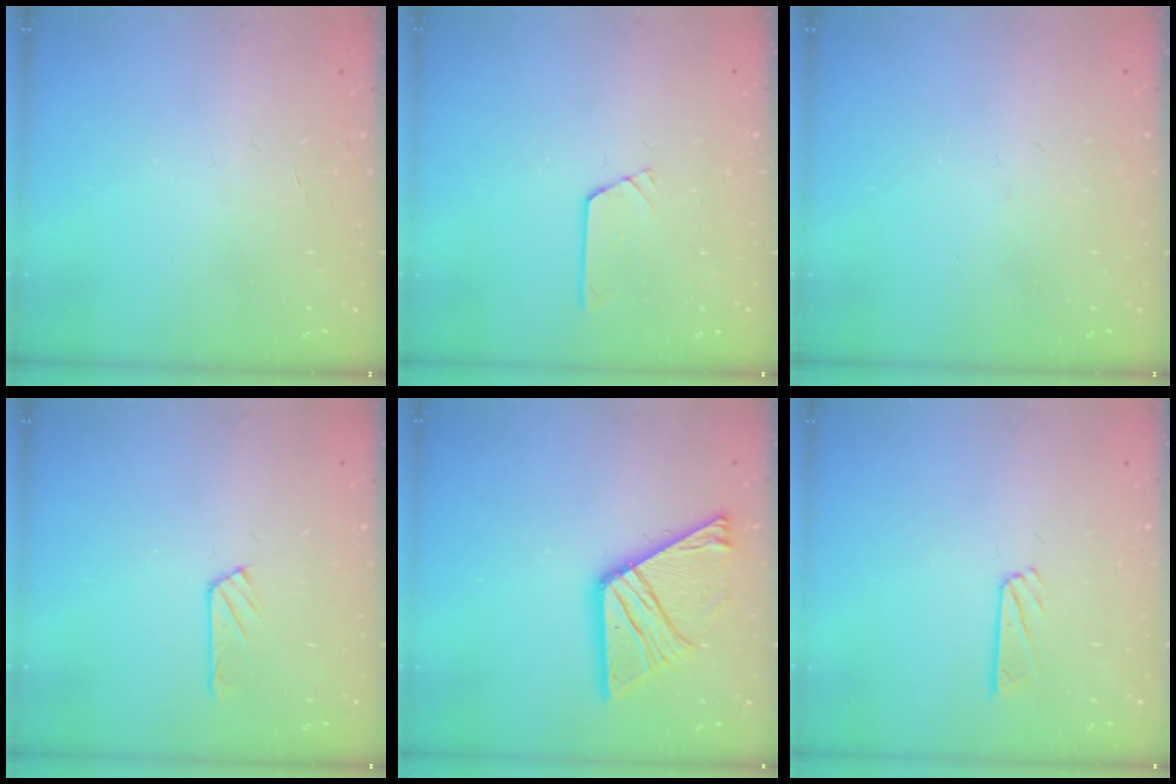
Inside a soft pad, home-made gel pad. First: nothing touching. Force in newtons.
{"total": 2.7, "press": 2.7, "slide": 0.3}
{"total": 3.2, "press": 3.2, "slide": 0.3}
{"total": 5.3, "press": 5.3, "slide": 0.6}
{"total": 17.3, "press": 17.2, "slide": 1.8}
{"total": 5.9, "press": 5.9, "slide": 0.4}